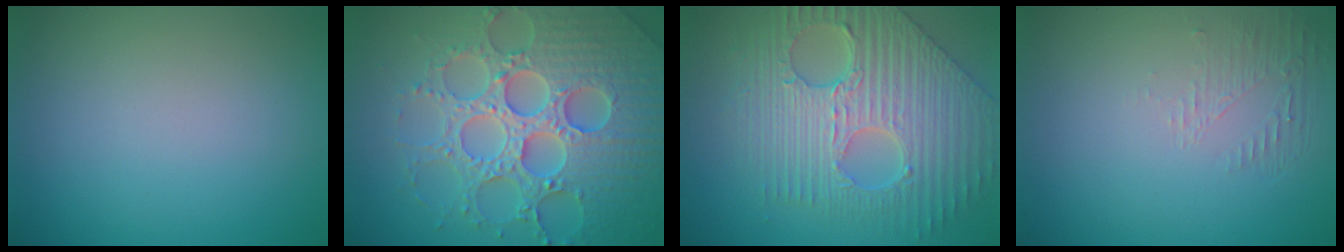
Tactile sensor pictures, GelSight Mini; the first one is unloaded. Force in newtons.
{"total": 8.0, "press": 7.8, "slide": 1.7}
{"total": 9.9, "press": 6.9, "slide": 7.0}
{"total": 1.3, "press": 0.0, "slide": 1.3}